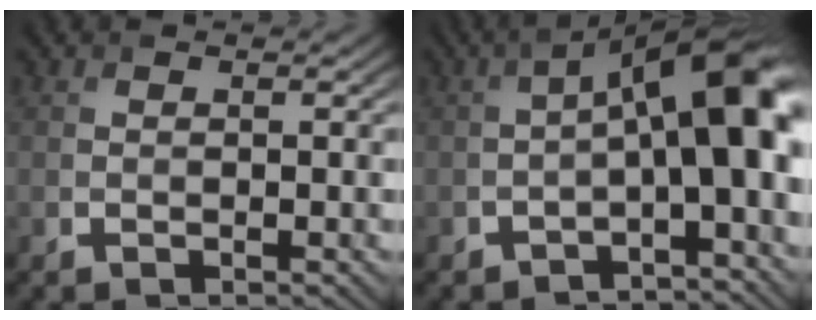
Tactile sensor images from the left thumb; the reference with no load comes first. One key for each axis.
{"total": 11.2, "fx": -0.8, "fy": 4.7, "fz": 10.1, "tx": -0.144, "ty": 0.010, "tz": -0.019}